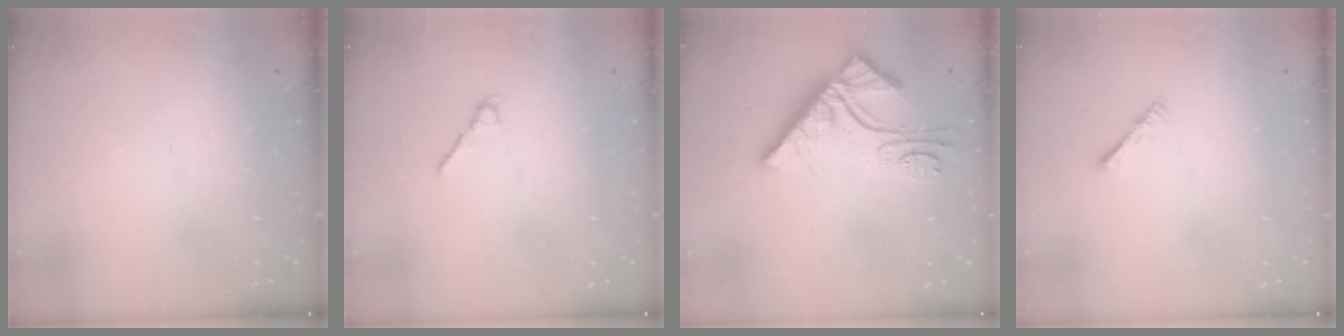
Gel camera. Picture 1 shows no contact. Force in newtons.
{"total": 1.7, "press": 1.5, "slide": 0.6}
{"total": 11.8, "press": 11.7, "slide": 0.9}
{"total": 2.2, "press": 2.1, "slide": 0.5}